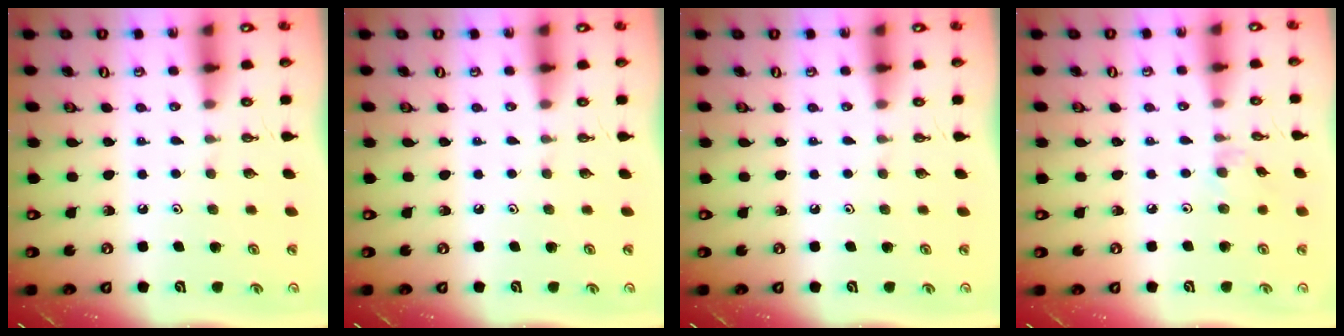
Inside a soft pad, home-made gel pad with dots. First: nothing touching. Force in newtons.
{"total": 0.0}
{"total": 0.0}
{"total": 3.0, "press": 3.0, "slide": 0.5}